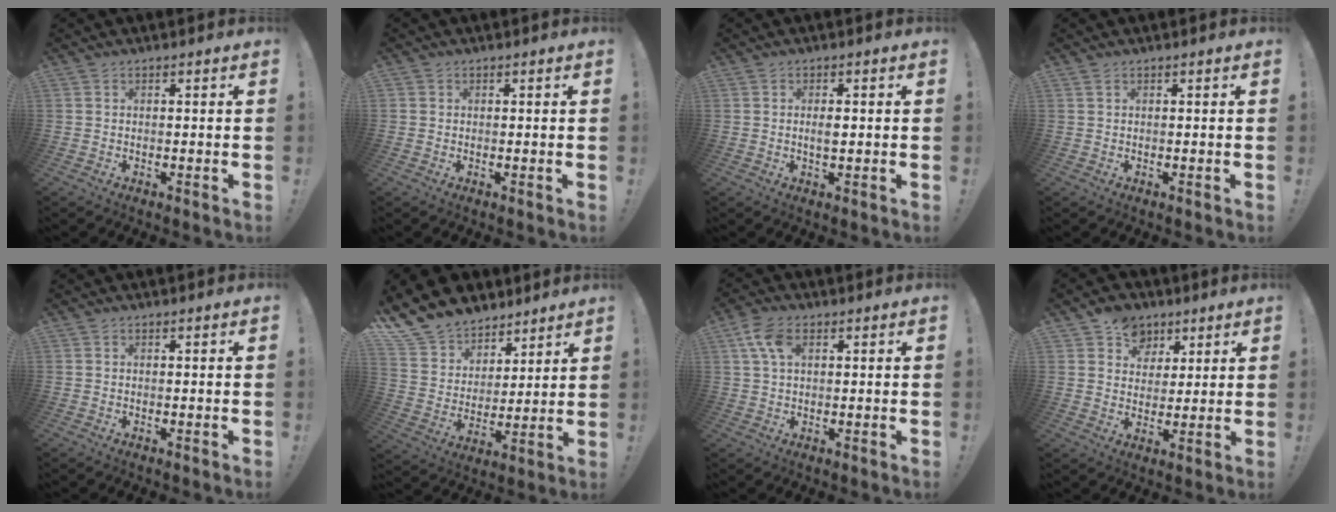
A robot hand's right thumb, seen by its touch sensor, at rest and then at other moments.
{"total": 0.7, "force": [0.2, 0.7, 0.0], "torque": [-0.003, 0.003, 0.005]}
{"total": 2.6, "force": [-0.1, 1.1, 2.3], "torque": [-0.033, 0.000, -0.004]}
{"total": 0.5, "force": [0.4, 0.2, 0.3], "torque": [-0.014, 0.003, 0.008]}
{"total": 0.0}
{"total": 13.3, "force": [10.3, 8.0, 2.6], "torque": [-0.061, -0.080, 0.198]}
{"total": 7.1, "force": [2.5, 4.0, 5.3], "torque": [-0.102, 0.001, 0.050]}
{"total": 8.6, "force": [4.4, 7.2, 1.5], "torque": [-0.017, -0.029, 0.088]}